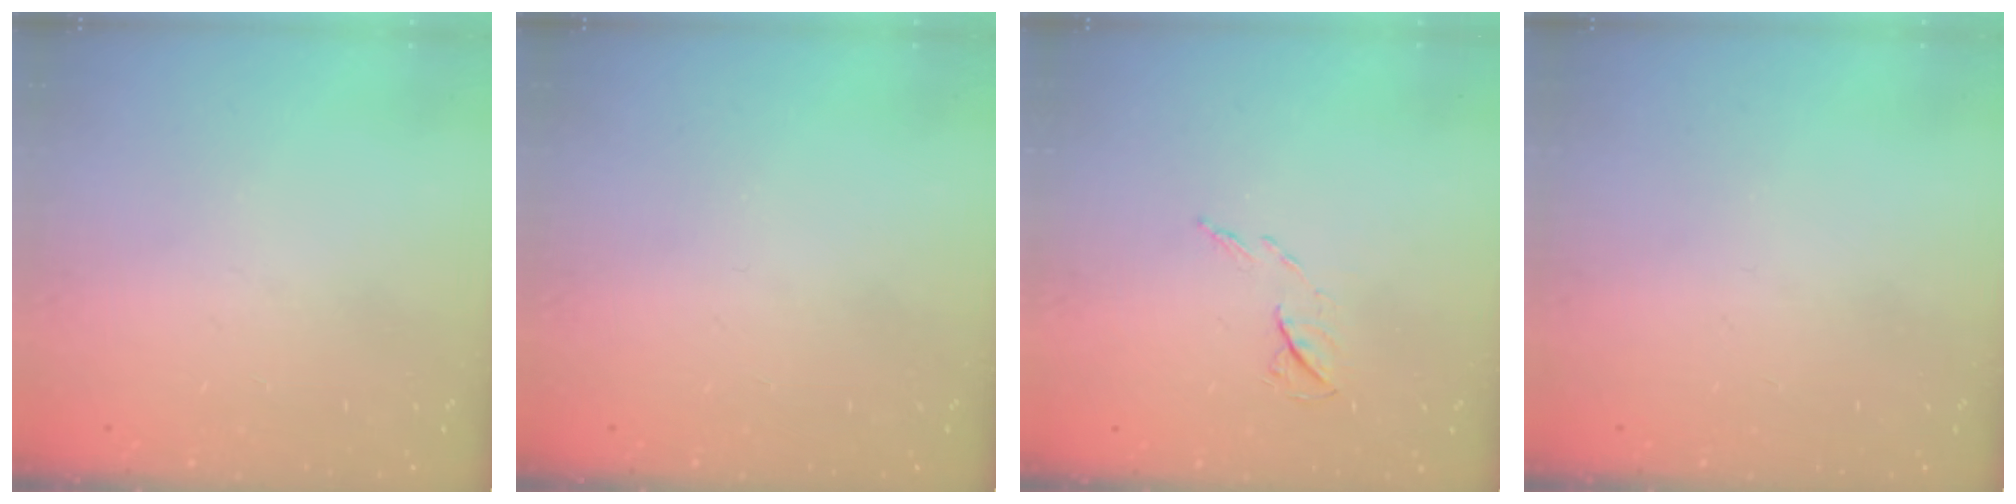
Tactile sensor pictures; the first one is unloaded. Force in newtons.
{"total": 0.0}
{"total": 6.1, "press": 5.9, "slide": 1.3}
{"total": 0.0}